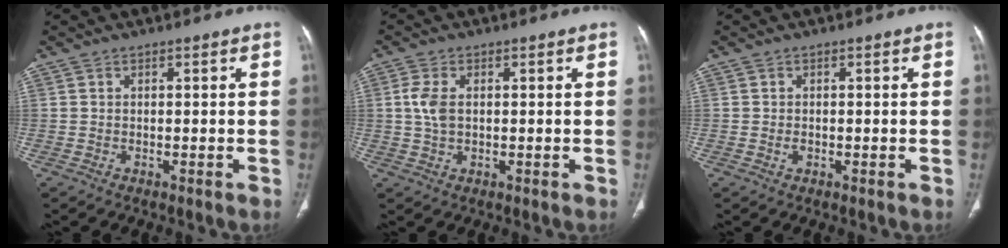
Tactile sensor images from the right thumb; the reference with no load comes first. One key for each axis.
{"total": 4.2, "fx": 0.4, "fy": 2.4, "fz": 3.4, "tx": -0.086, "ty": 0.004, "tz": 0.008}
{"total": 0.8, "fx": -0.2, "fy": 0.6, "fz": 0.5, "tx": -0.009, "ty": 0.002, "tz": -0.004}